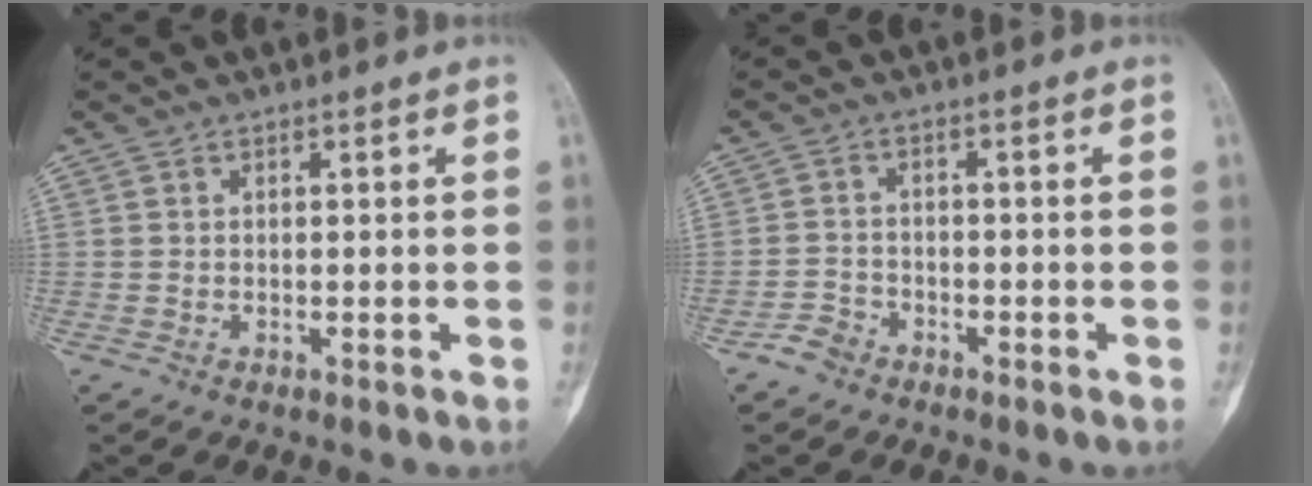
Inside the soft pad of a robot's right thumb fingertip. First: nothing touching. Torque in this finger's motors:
{"motor_torque": [0.46, -0.21, 0.07, 0.31, -0.07]}